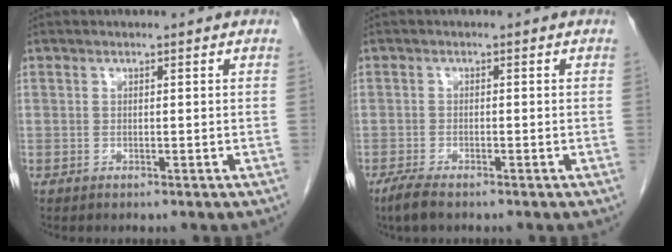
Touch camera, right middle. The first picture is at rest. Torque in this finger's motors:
{"motor_torque": [0.01, -0.01, 0.00, 0.00]}